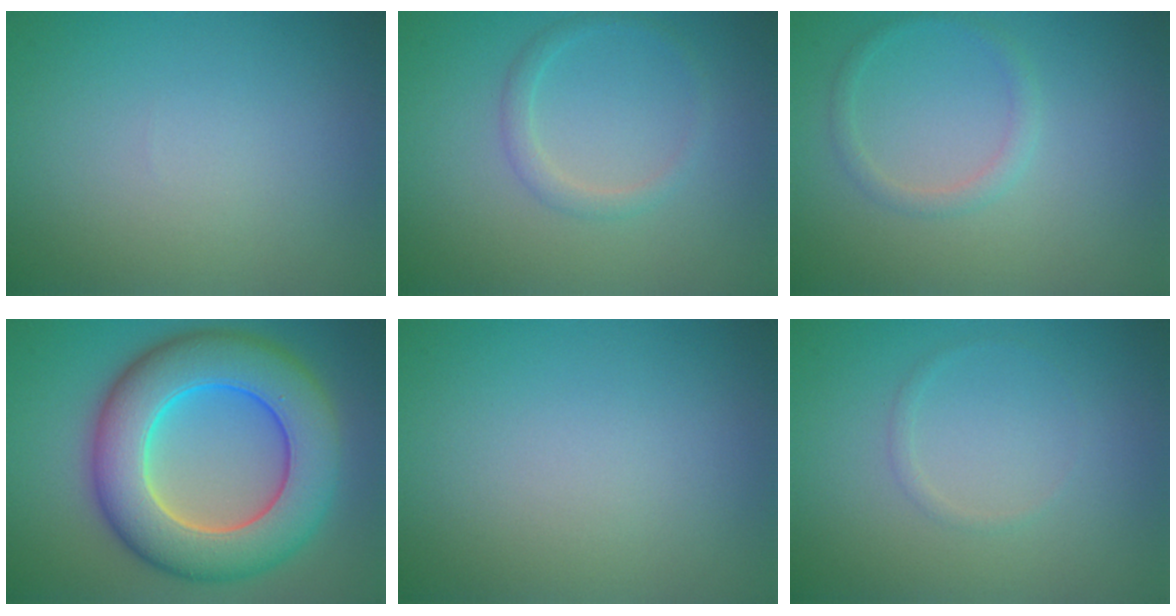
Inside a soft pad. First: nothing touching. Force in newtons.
{"total": 1.6, "press": 1.6, "slide": 0.1}
{"total": 1.4, "press": 1.4, "slide": 0.1}
{"total": 11.4, "press": 11.4, "slide": 0.3}
{"total": 0.0}
{"total": 0.6, "press": 0.6, "slide": 0.1}